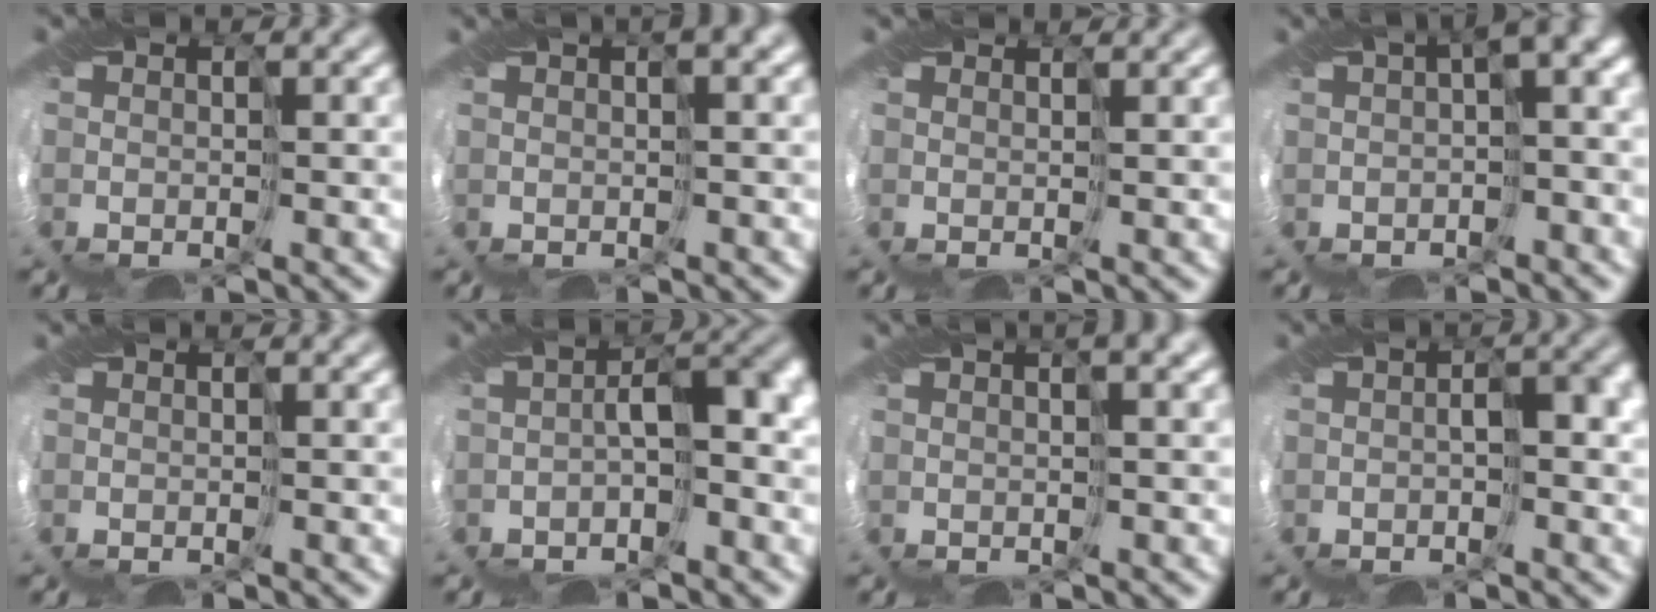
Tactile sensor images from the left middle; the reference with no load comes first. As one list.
[{"total": 3.7, "force": [2.0, 1.0, 2.9], "torque": [-0.035, 0.016, 0.017]}, {"total": 2.5, "force": [2.3, 0.5, 0.7], "torque": [-0.011, 0.005, 0.022]}, {"total": 5.8, "force": [0.9, 2.1, 5.3], "torque": [-0.075, 0.011, 0.006]}, {"total": 0.0}, {"total": 5.0, "force": [-1.0, 2.0, 4.5], "torque": [-0.065, 0.007, -0.018]}, {"total": 4.1, "force": [2.3, 1.1, 3.2], "torque": [-0.039, 0.017, 0.018]}, {"total": 3.2, "force": [-0.2, 1.4, 2.9], "torque": [-0.037, 0.005, -0.005]}]